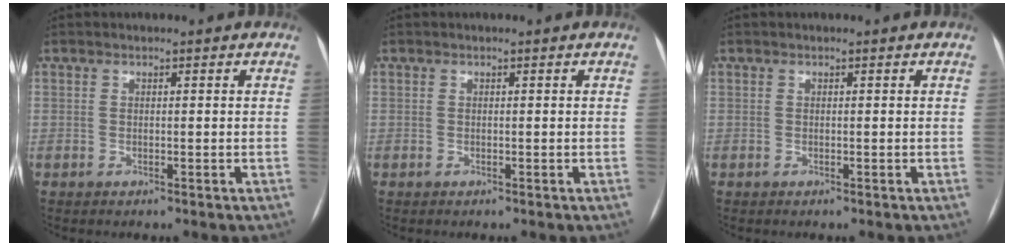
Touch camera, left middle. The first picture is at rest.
{"total": 0.0}
{"total": 0.0}